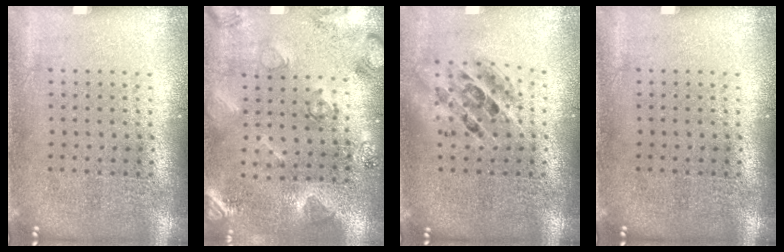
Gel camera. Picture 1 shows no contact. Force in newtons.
{"total": 2.1, "press": 2.1, "slide": 0.5}
{"total": 1.4, "press": 1.2, "slide": 0.7}
{"total": 0.0}